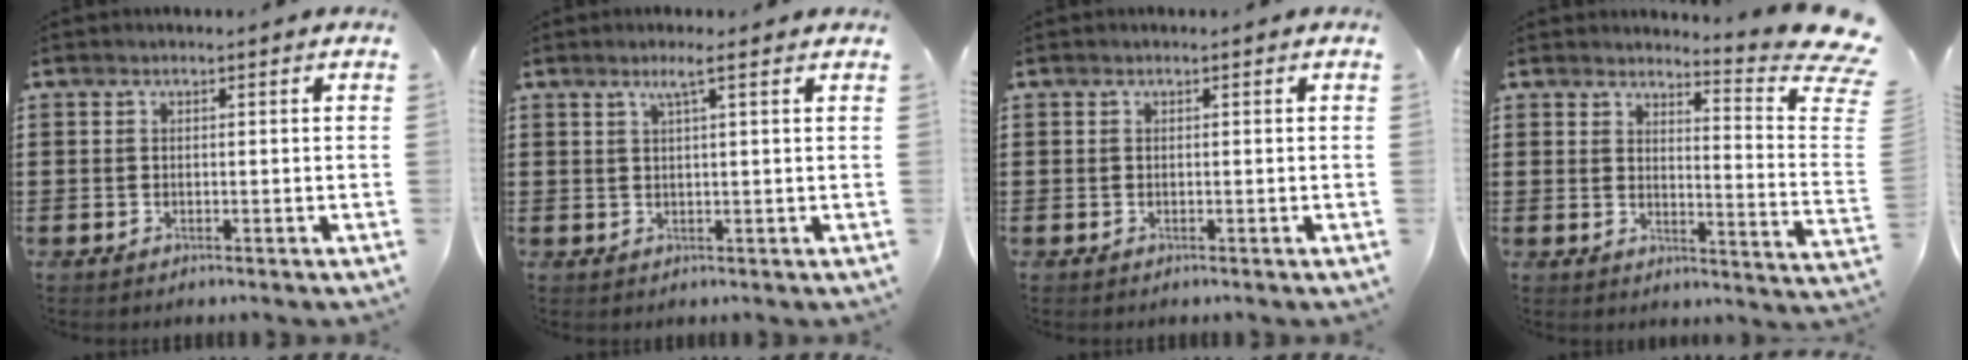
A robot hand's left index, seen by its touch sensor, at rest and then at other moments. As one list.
[{"total": 2.5, "force": [1.5, -0.2, 2.0], "torque": [-0.042, -0.002, 0.025]}, {"total": 0.0}, {"total": 5.8, "force": [4.7, -0.2, 3.3], "torque": [-0.060, -0.045, 0.073]}]